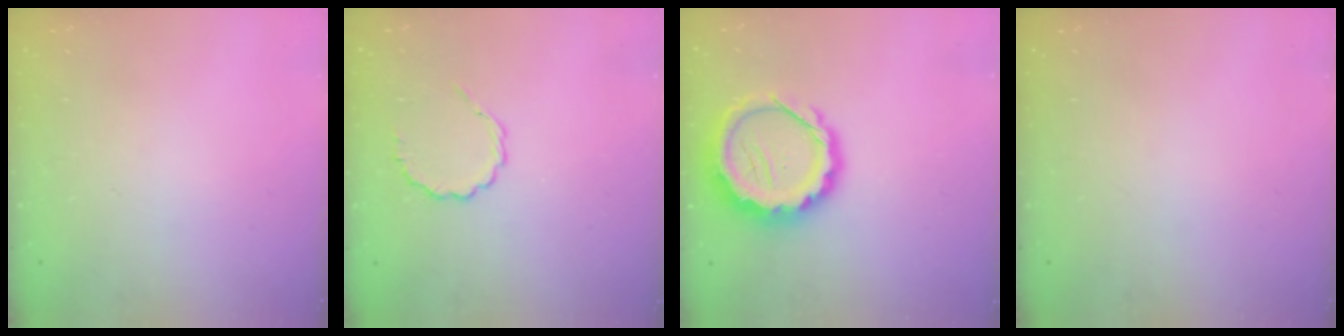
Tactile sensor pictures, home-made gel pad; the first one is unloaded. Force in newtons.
{"total": 5.1, "press": 4.8, "slide": 1.6}
{"total": 14.4, "press": 14.1, "slide": 3.1}
{"total": 0.0}